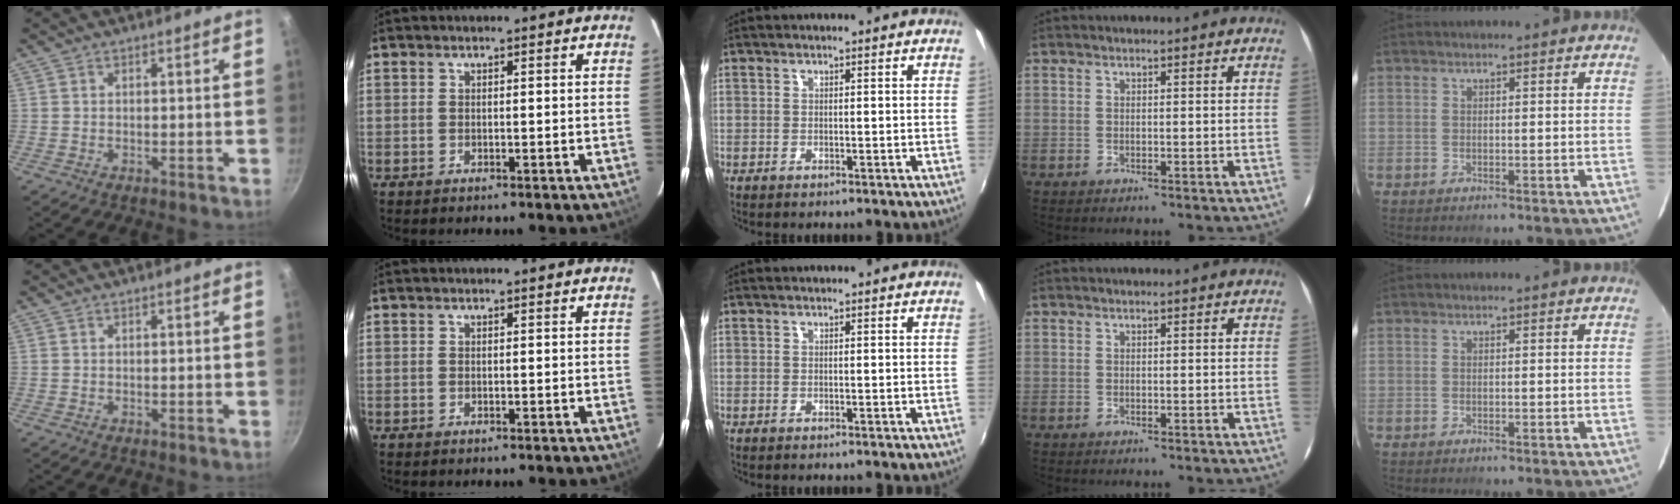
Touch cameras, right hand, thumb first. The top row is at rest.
{}